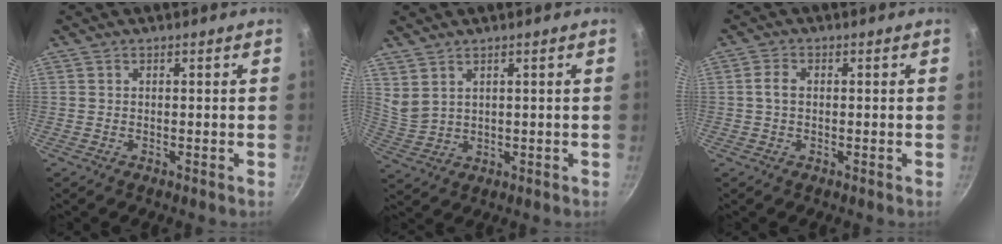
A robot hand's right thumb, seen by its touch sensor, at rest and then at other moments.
{"total": 3.7, "force": [2.6, 1.8, 1.8], "torque": [-0.031, -0.017, 0.063]}
{"total": 2.5, "force": [0.1, 1.7, 1.8], "torque": [-0.037, 0.008, -0.002]}